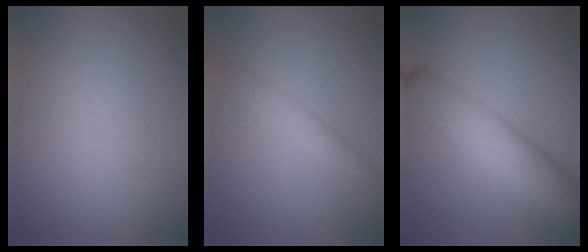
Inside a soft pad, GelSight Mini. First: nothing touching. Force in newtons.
{"total": 2.0, "press": 2.0, "slide": 0.0}
{"total": 6.4, "press": 6.4, "slide": 0.2}